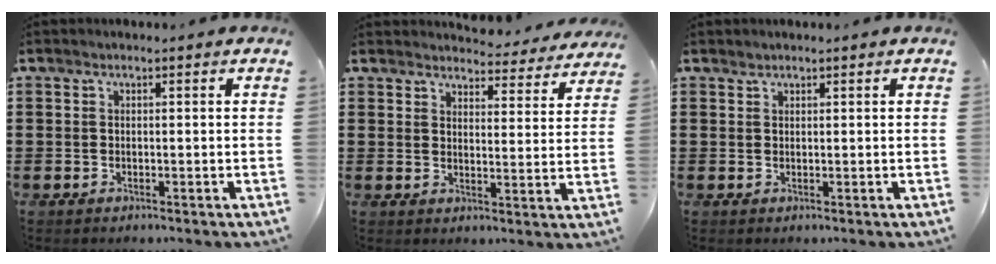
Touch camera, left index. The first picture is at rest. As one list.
[{"total": 4.0, "force": [4.0, 0.2, 0.3], "torque": [-0.015, -0.029, 0.069]}, {"total": 0.6, "force": [0.6, 0.2, 0.0], "torque": [-0.003, -0.001, 0.013]}]